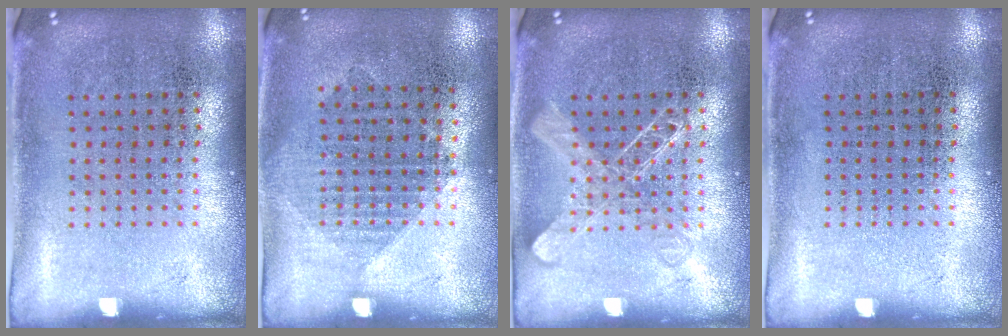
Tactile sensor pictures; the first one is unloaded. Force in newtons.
{"total": 1.0, "press": 0.9, "slide": 0.5}
{"total": 2.0, "press": 1.9, "slide": 0.3}
{"total": 0.0}